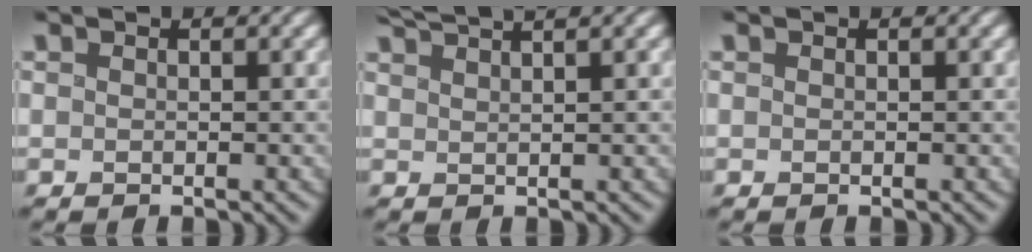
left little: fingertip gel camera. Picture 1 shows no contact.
{"total": 3.1, "force": [2.8, -0.4, 1.2], "torque": [-0.029, 0.019, 0.055]}
{"total": 0.0}